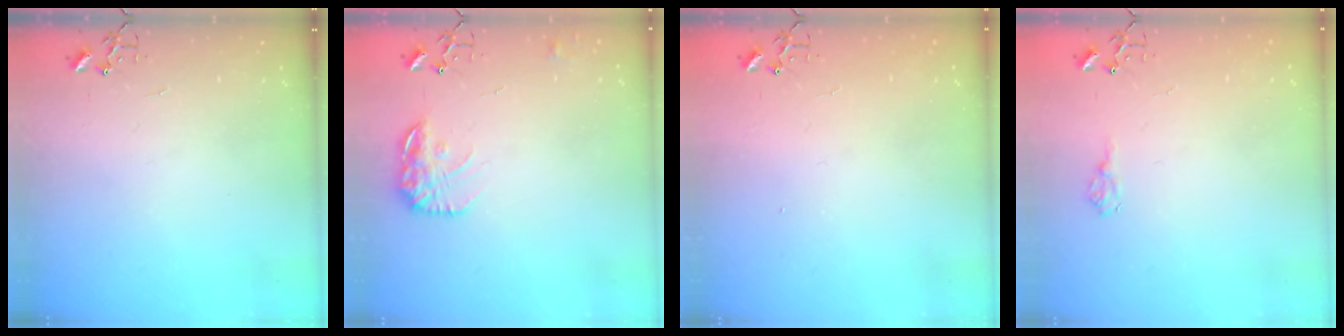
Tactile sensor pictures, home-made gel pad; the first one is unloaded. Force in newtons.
{"total": 12.1, "press": 12.1, "slide": 0.5}
{"total": 1.1, "press": 1.1, "slide": 0.1}
{"total": 6.8, "press": 6.8, "slide": 0.9}